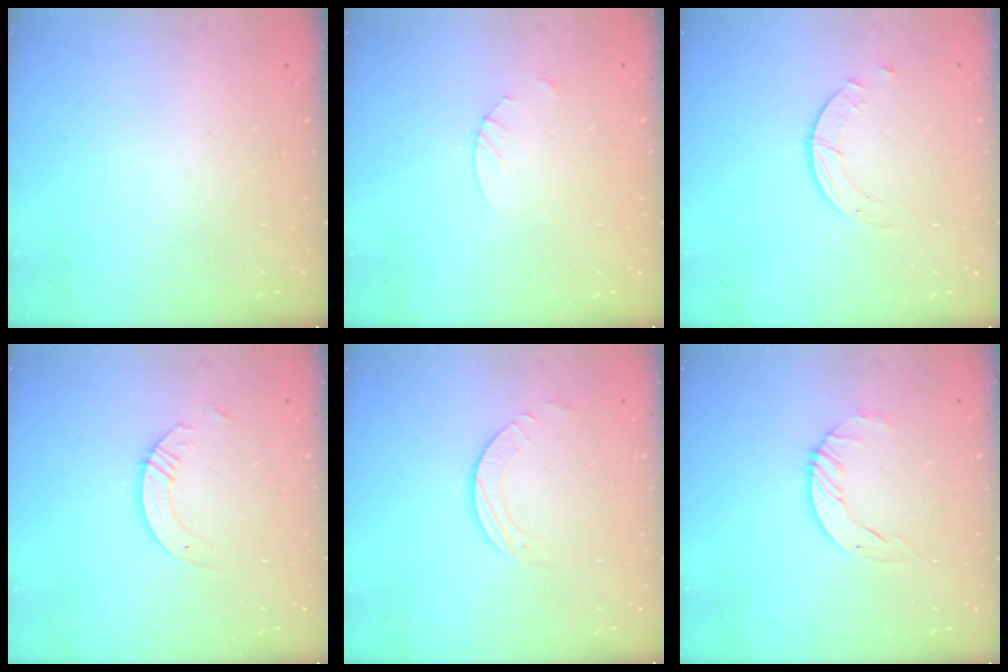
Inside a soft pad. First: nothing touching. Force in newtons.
{"total": 1.8, "press": 1.8, "slide": 0.2}
{"total": 1.4, "press": 1.4, "slide": 0.2}
{"total": 3.4, "press": 3.3, "slide": 0.3}
{"total": 2.3, "press": 2.3, "slide": 0.2}
{"total": 3.1, "press": 3.1, "slide": 0.4}